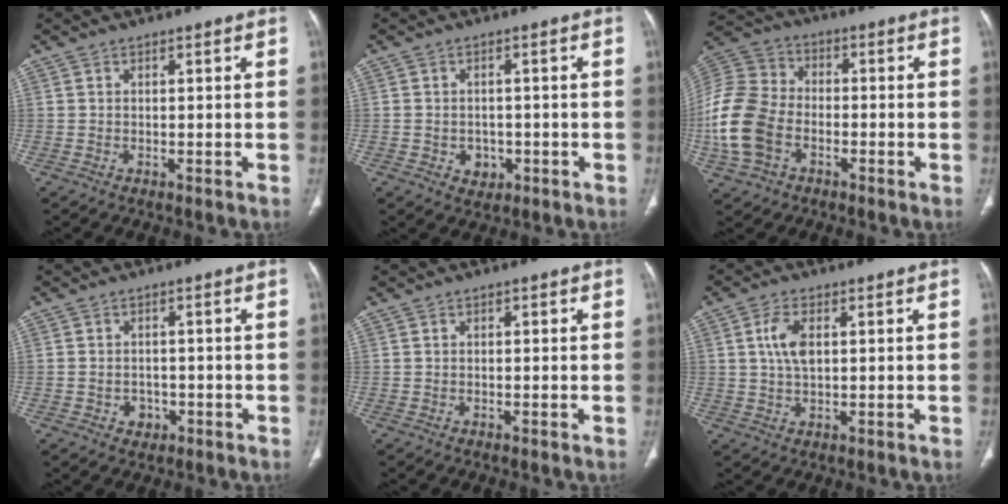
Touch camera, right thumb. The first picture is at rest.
{"total": 3.6, "force": [-1.1, 3.0, 1.6], "torque": [-0.007, 0.005, -0.006]}
{"total": 17.2, "force": [-4.5, 12.4, 11.0], "torque": [-0.241, 0.024, -0.089]}
{"total": 3.0, "force": [-1.1, 2.5, 1.1], "torque": [-0.005, 0.009, -0.010]}
{"total": 0.6, "force": [0.2, 0.4, 0.5], "torque": [-0.006, 0.005, 0.002]}
{"total": 5.6, "force": [1.3, 2.9, 4.6], "torque": [-0.096, 0.001, 0.024]}